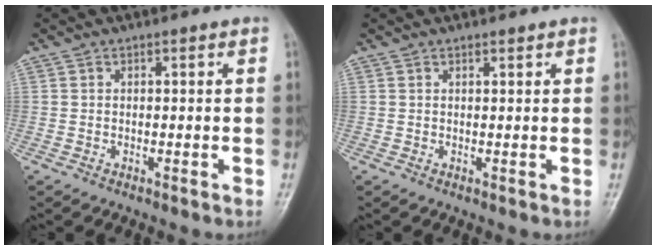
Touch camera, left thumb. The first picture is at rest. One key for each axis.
{"total": 0.6, "fx": 0.5, "fy": 0.1, "fz": 0.3, "tx": -0.005, "ty": -0.004, "tz": 0.008}